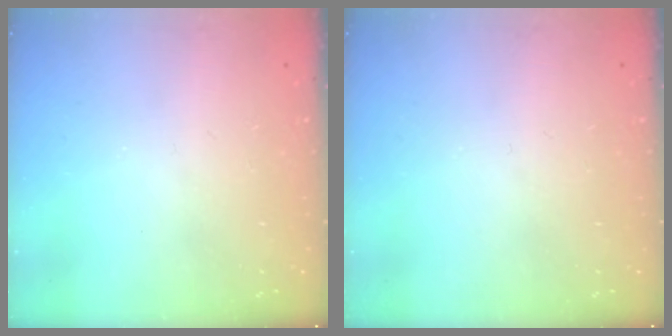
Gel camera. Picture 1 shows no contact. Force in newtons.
{"total": 0.0}